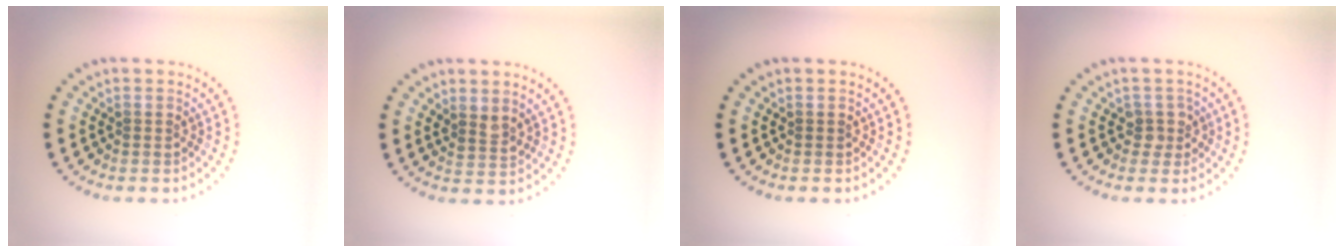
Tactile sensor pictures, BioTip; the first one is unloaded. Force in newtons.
{"total": 1.4, "press": 1.1, "slide": 0.8}
{"total": 0.0}
{"total": 1.6, "press": 1.2, "slide": 1.0}